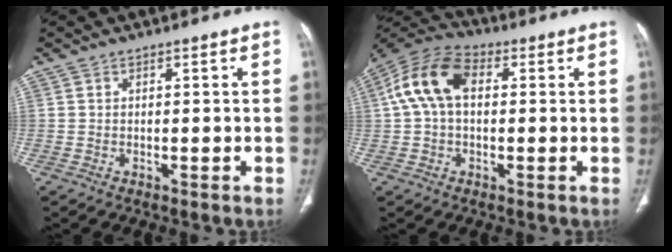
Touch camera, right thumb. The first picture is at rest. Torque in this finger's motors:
{"motor_torque": [0.11, 0.15, 0.22, 0.22, 0.14]}